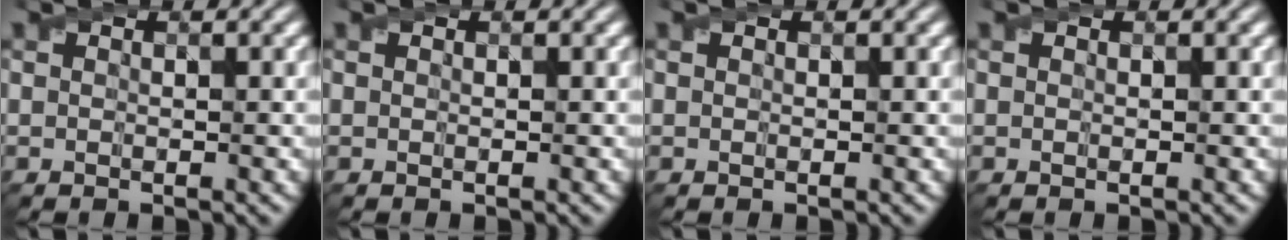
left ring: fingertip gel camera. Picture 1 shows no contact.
{"total": 0.0}
{"total": 0.0}
{"total": 0.0}